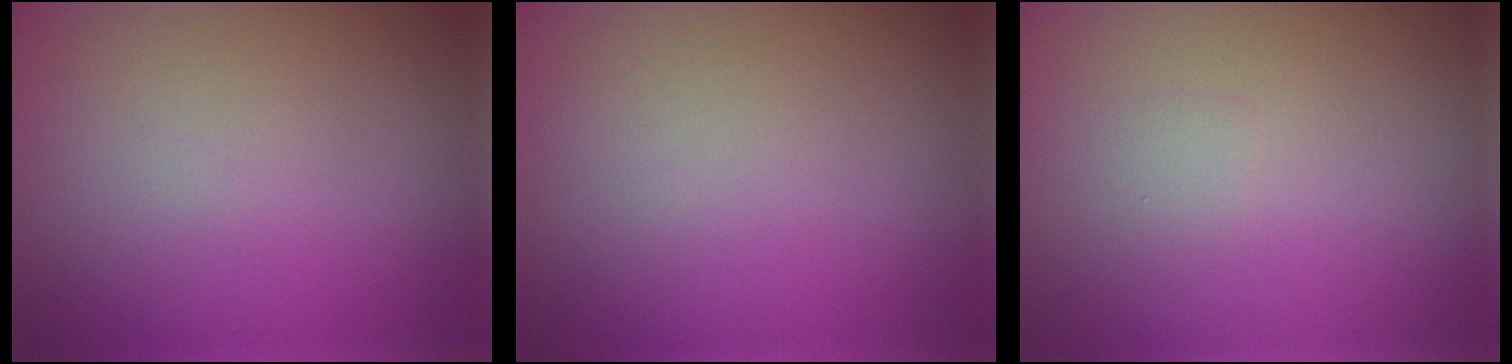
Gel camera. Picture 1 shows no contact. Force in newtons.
{"total": 0.0}
{"total": 0.6, "press": 0.6, "slide": 0.1}